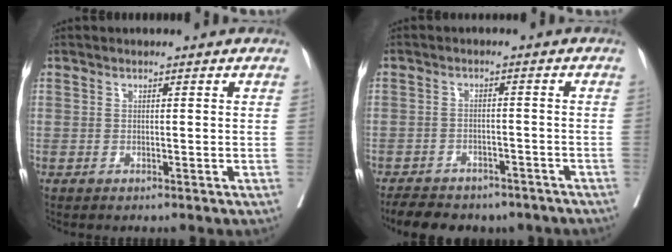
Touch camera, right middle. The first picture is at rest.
{"total": 13.1, "force": [-10.6, 5.7, 5.1], "torque": [-0.098, 0.000, -0.133]}